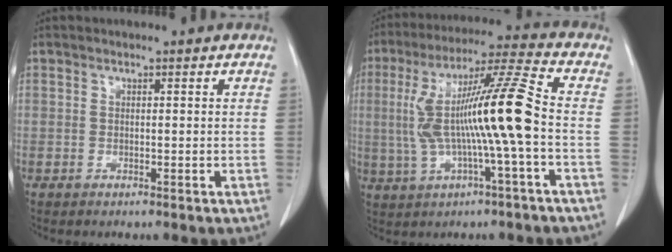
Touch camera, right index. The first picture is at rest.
{"total": 14.8, "force": [-0.9, -0.2, 14.8], "torque": [-0.283, 0.020, -0.021]}